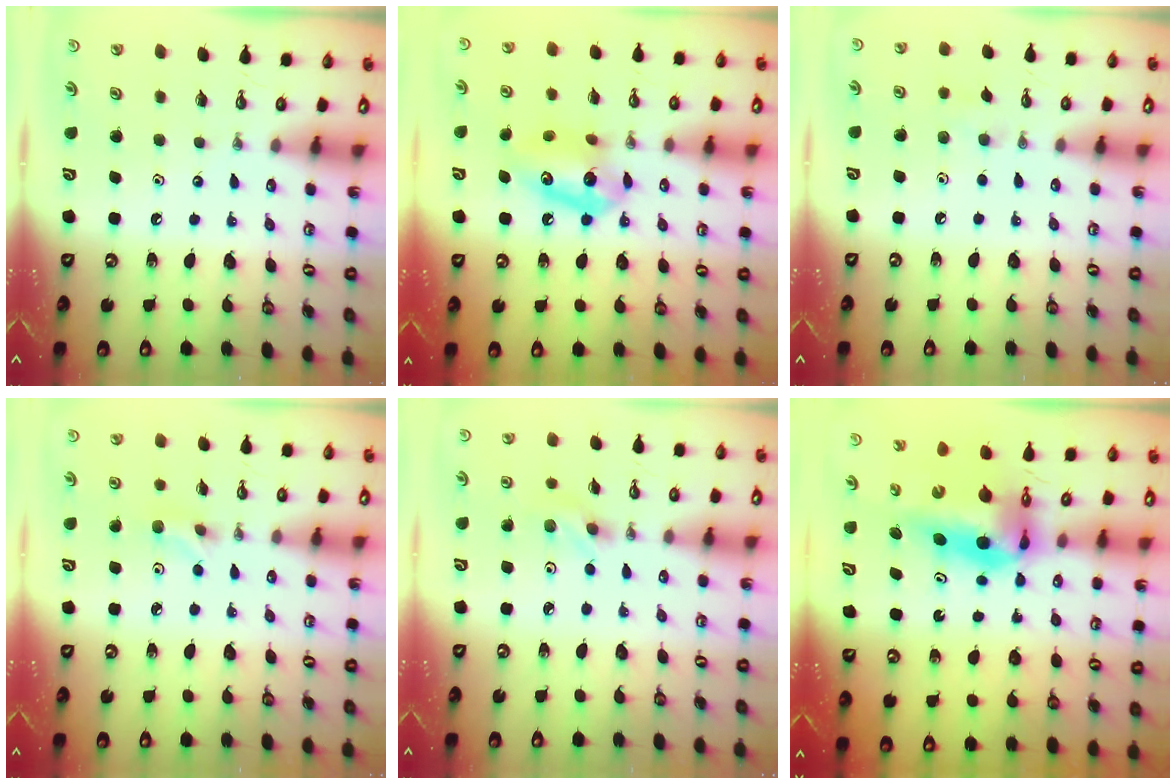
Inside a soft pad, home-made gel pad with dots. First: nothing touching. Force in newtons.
{"total": 9.9, "press": 9.8, "slide": 1.4}
{"total": 6.2, "press": 6.1, "slide": 1.0}
{"total": 3.9, "press": 3.8, "slide": 0.7}
{"total": 2.9, "press": 2.6, "slide": 1.4}
{"total": 8.1, "press": 7.9, "slide": 1.9}